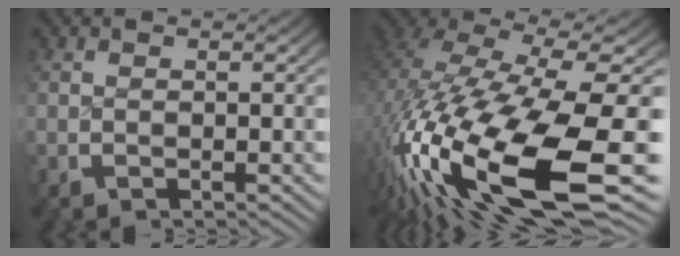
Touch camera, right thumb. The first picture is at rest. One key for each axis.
{"total": 18.5, "fx": -2.6, "fy": 10.3, "fz": 15.1, "tx": -0.321, "ty": -0.054, "tz": -0.010}